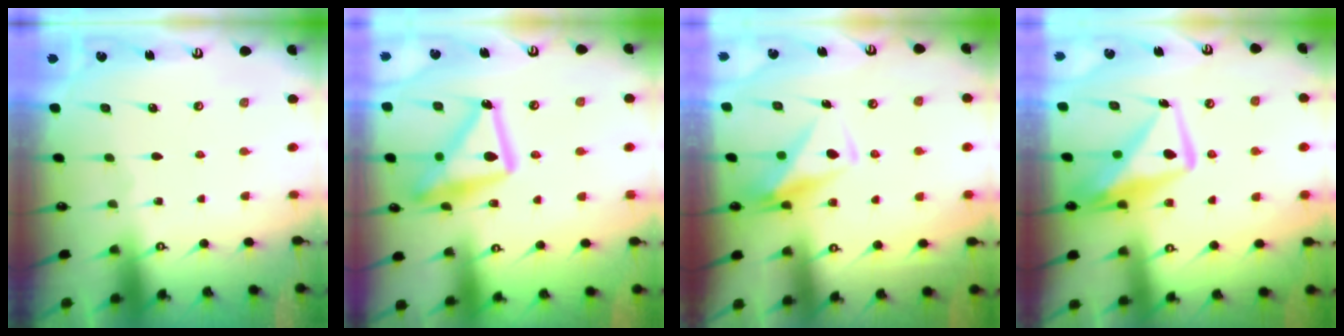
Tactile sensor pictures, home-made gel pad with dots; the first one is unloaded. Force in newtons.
{"total": 16.6, "press": 16.5, "slide": 1.2}
{"total": 8.5, "press": 8.4, "slide": 0.8}
{"total": 11.3, "press": 11.2, "slide": 1.3}